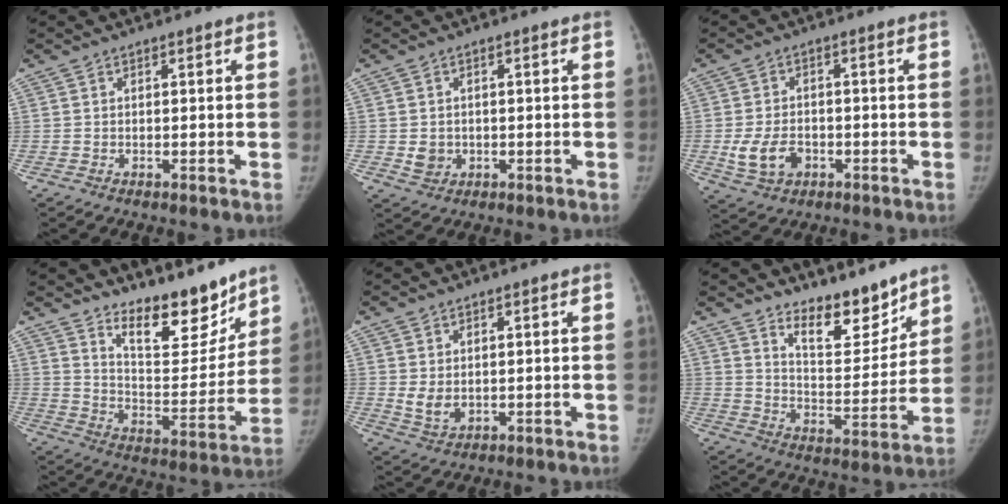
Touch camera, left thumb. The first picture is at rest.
{"total": 3.2, "force": [-0.4, 2.8, 1.5], "torque": [-0.014, 0.000, 0.002]}
{"total": 7.2, "force": [-2.1, 5.1, 4.6], "torque": [-0.080, 0.009, -0.031]}
{"total": 14.8, "force": [11.9, 5.2, 7.1], "torque": [-0.060, -0.101, 0.197]}
{"total": 3.7, "force": [0.3, 2.7, 2.5], "torque": [-0.037, -0.011, 0.017]}
{"total": 11.3, "force": [9.4, 4.0, 4.8], "torque": [-0.039, -0.085, 0.161]}